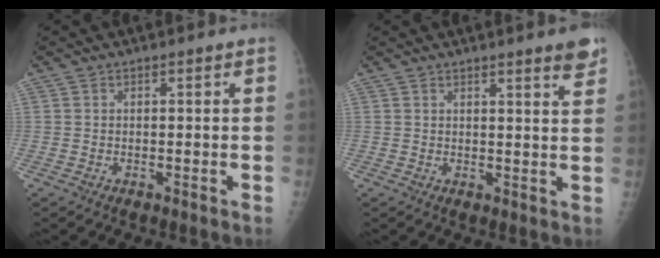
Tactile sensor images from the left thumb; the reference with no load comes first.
{"total": 4.4, "force": [3.1, 0.2, 3.1], "torque": [-0.032, -0.018, 0.039]}